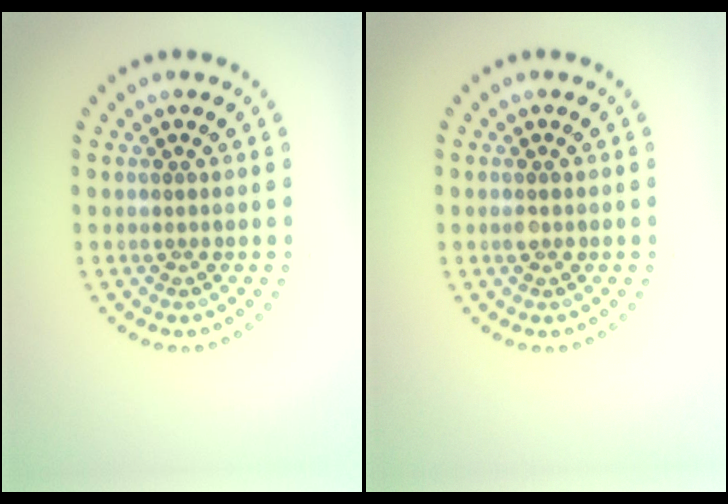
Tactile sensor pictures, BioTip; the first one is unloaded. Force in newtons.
{"total": 1.0, "press": 1.0, "slide": 0.1}